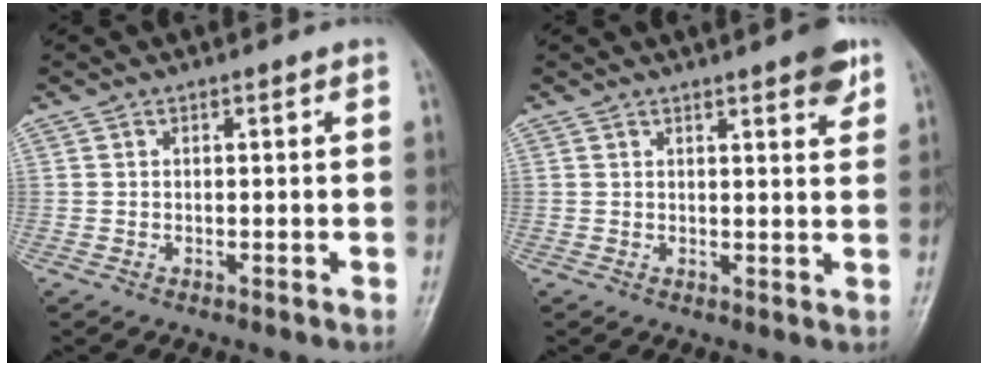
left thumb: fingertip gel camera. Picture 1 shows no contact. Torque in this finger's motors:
{"motor_torque": [0.64, 0.28, 0.25, -0.36, 0.00]}